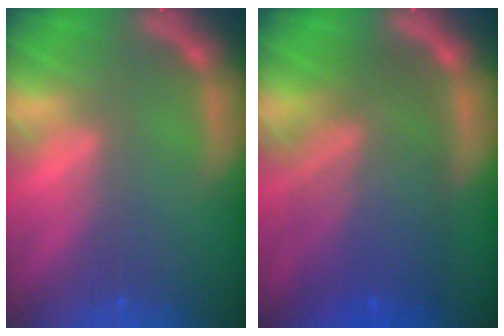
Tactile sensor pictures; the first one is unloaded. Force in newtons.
{"total": 9.5}